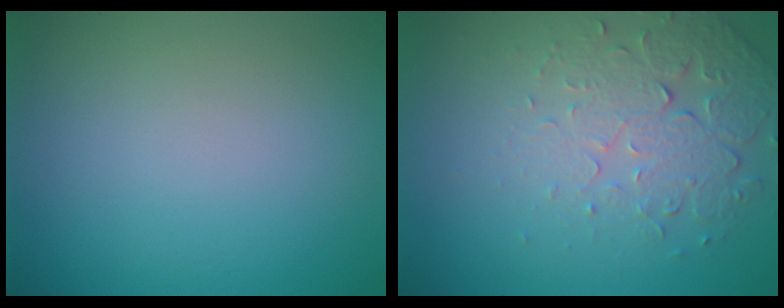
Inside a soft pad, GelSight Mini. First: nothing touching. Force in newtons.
{"total": 5.0, "press": 3.3, "slide": 3.7}